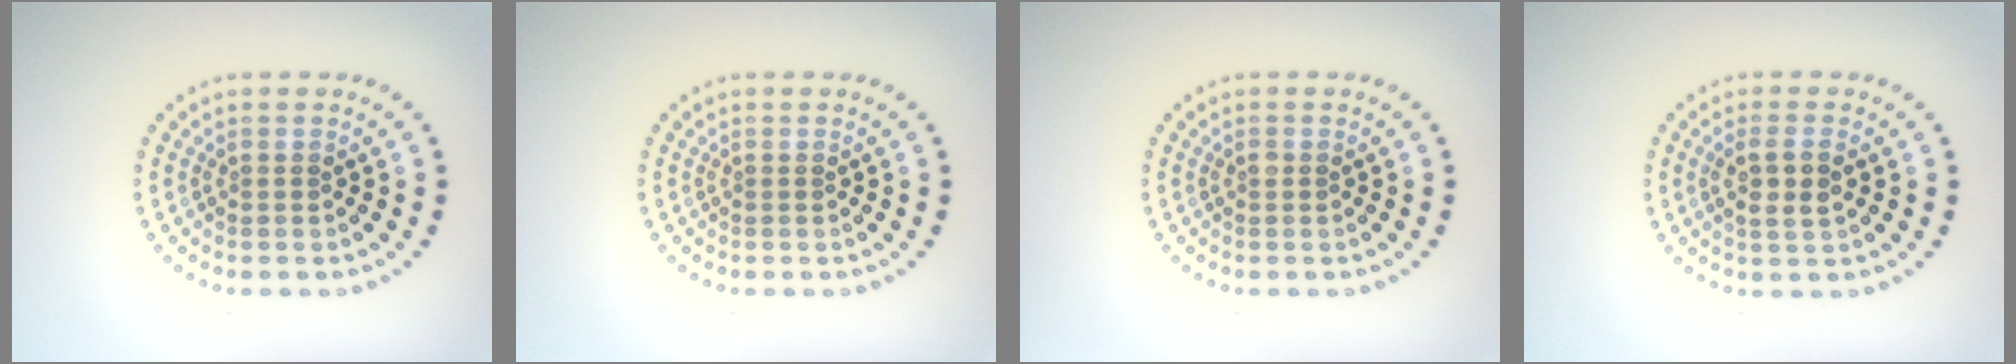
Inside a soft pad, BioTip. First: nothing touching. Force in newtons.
{"total": 0.0}
{"total": 0.5, "press": 0.5, "slide": 0.2}
{"total": 2.6, "press": 2.5, "slide": 0.8}